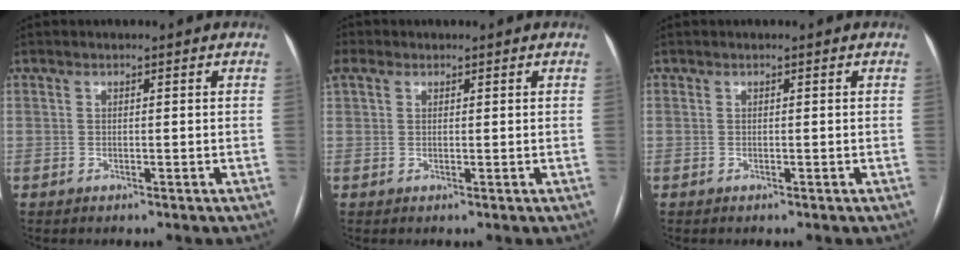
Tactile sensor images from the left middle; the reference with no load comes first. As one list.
[{"total": 3.0, "force": [1.6, 2.1, 1.5], "torque": [-0.043, 0.028, 0.037]}, {"total": 0.0}]